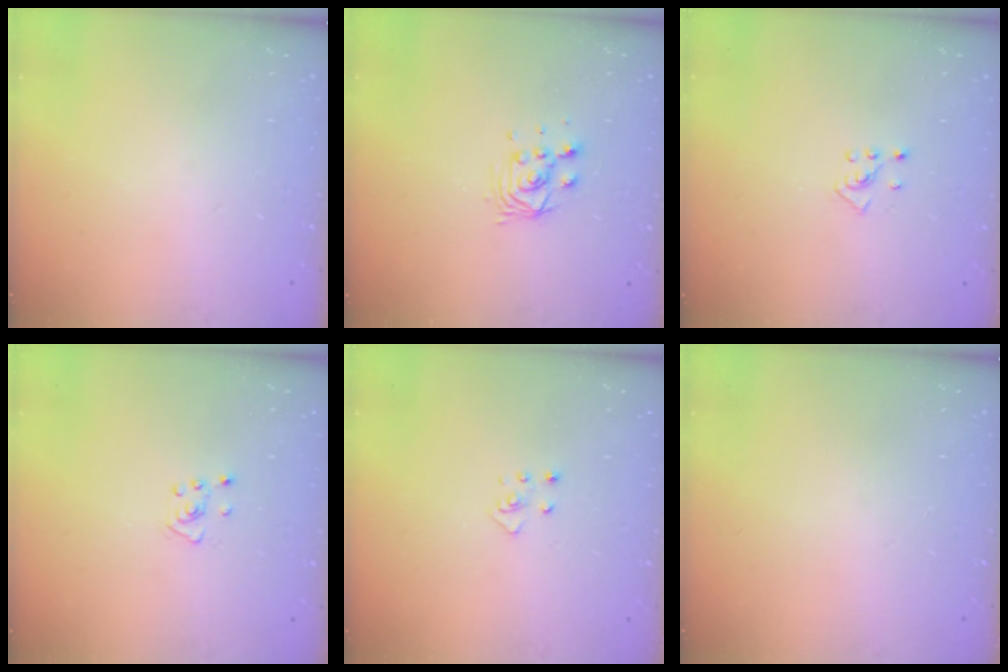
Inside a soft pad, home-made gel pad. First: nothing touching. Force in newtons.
{"total": 5.8, "press": 5.8, "slide": 0.5}
{"total": 2.7, "press": 2.6, "slide": 0.9}
{"total": 3.2, "press": 3.2, "slide": 0.2}
{"total": 3.3, "press": 3.3, "slide": 0.3}
{"total": 0.0}